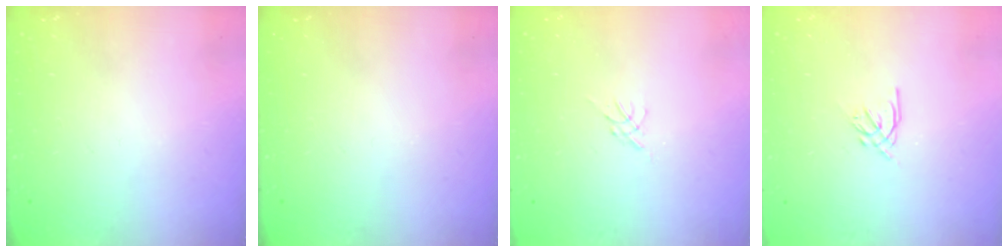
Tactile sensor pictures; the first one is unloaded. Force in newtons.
{"total": 0.0}
{"total": 0.0}
{"total": 1.6, "press": 1.5, "slide": 0.6}